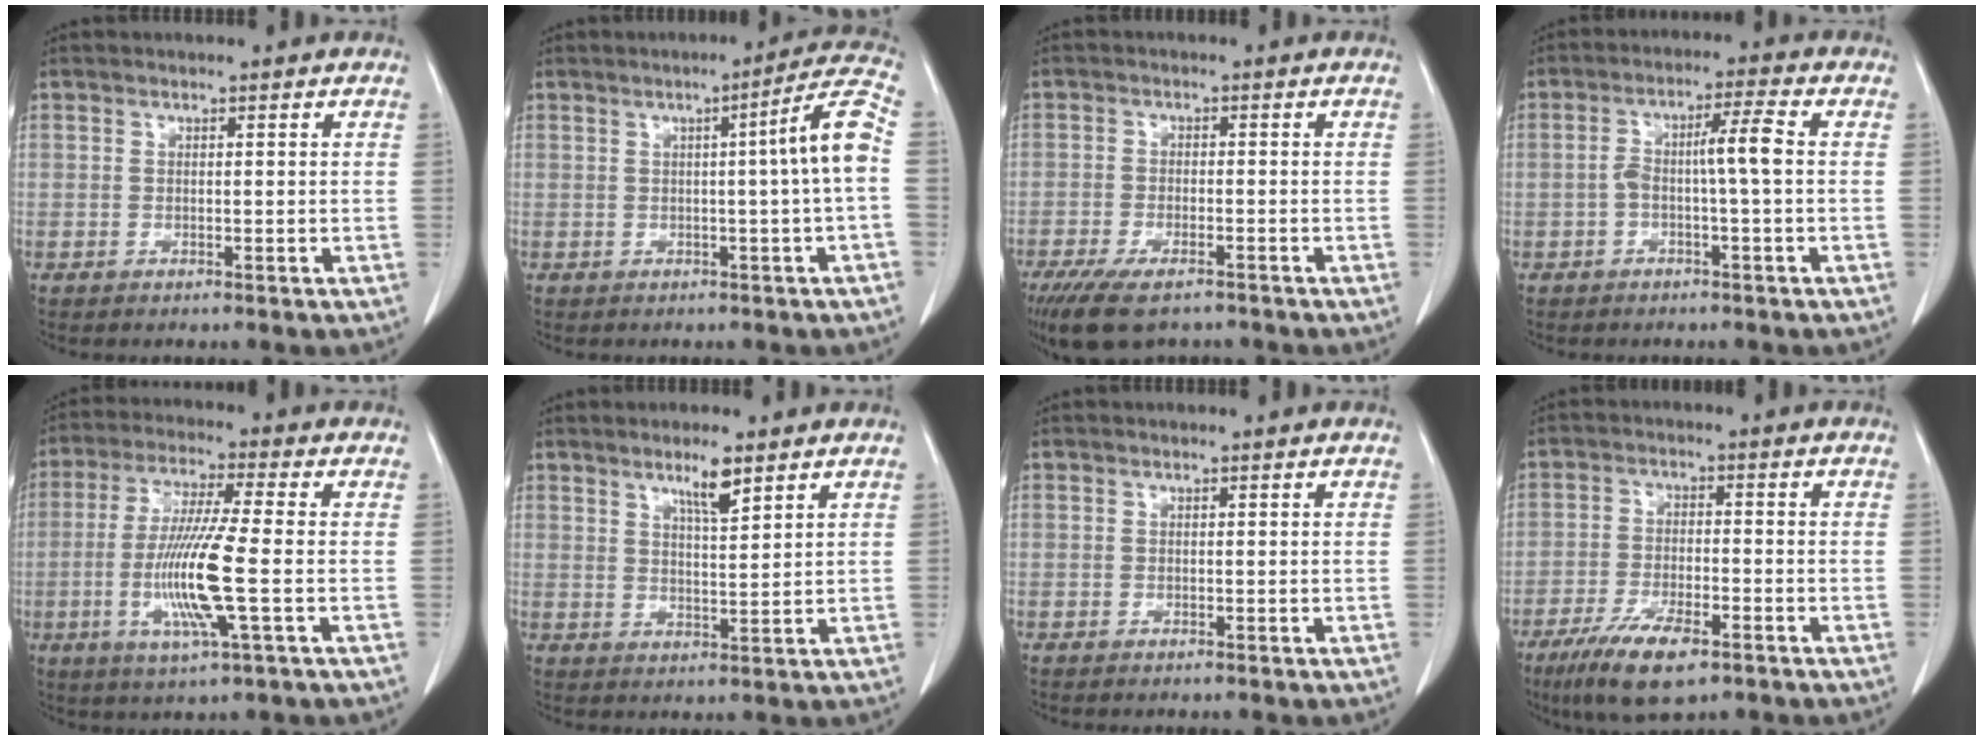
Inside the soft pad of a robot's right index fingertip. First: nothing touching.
{"total": 7.6, "force": [0.0, -1.3, 7.5], "torque": [-0.100, 0.011, 0.000]}
{"total": 9.5, "force": [-6.9, 3.3, 5.5], "torque": [-0.096, -0.013, -0.111]}
{"total": 5.3, "force": [-0.5, 0.0, 5.3], "torque": [-0.097, 0.019, -0.007]}
{"total": 11.9, "force": [-2.3, -0.1, 11.7], "torque": [-0.239, -0.015, -0.053]}
{"total": 4.6, "force": [3.1, 0.4, 3.3], "torque": [-0.058, -0.003, 0.054]}
{"total": 0.0}
{"total": 9.1, "force": [-5.6, 2.6, 6.7], "torque": [-0.125, -0.013, -0.093]}